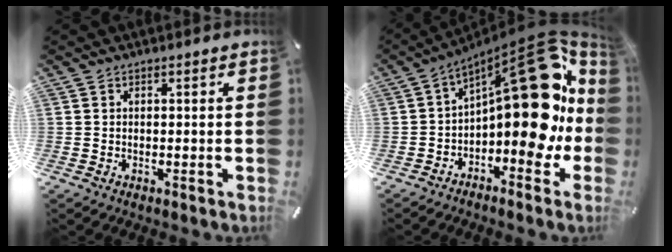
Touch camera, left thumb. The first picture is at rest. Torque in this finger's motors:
{"motor_torque": [0.57, 1.89, 2.09, 0.68, 0.28]}